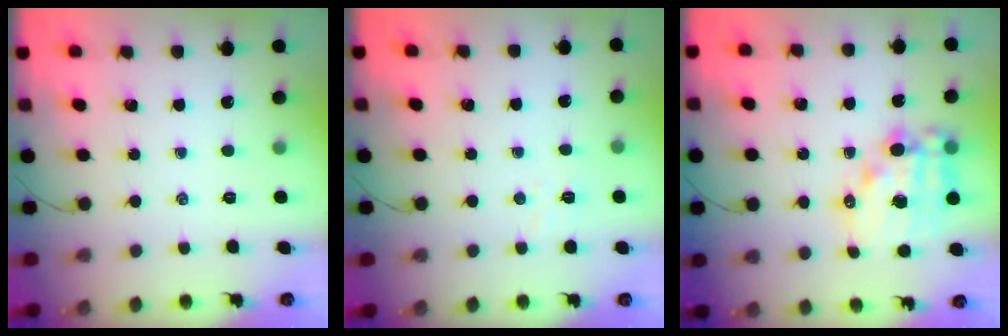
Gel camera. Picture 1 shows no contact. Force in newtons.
{"total": 2.5, "press": 2.4, "slide": 0.8}
{"total": 14.9, "press": 14.5, "slide": 3.4}